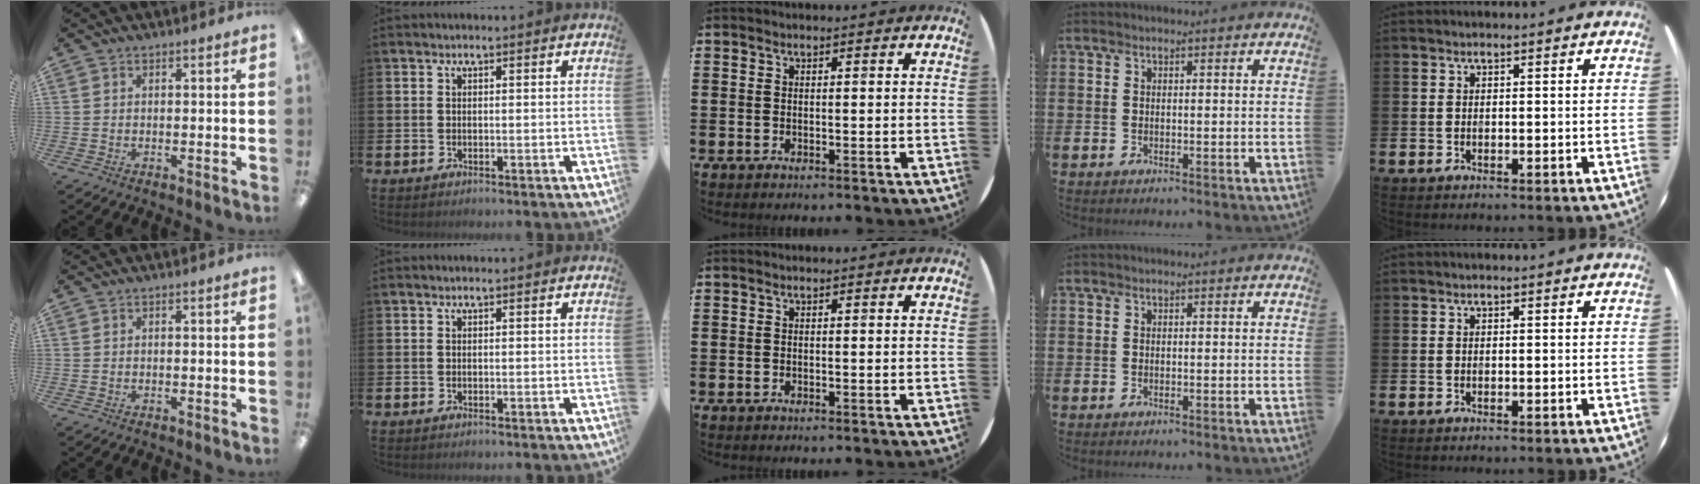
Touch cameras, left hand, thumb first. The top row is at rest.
{}